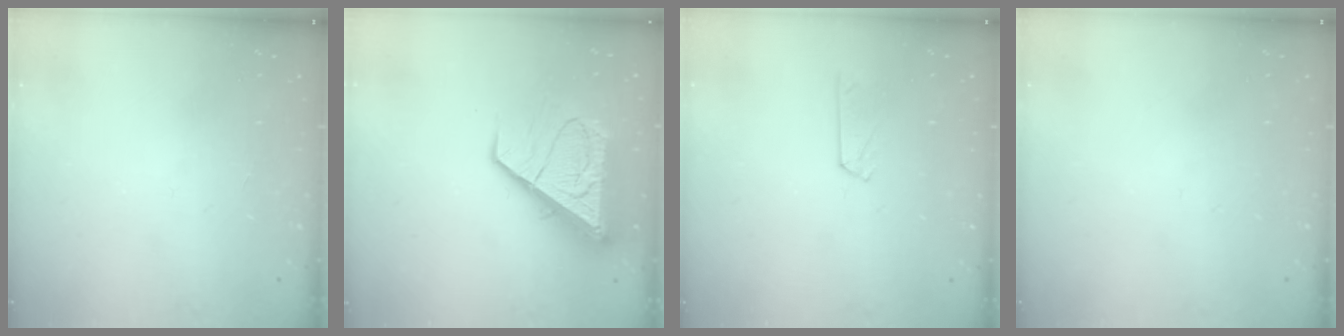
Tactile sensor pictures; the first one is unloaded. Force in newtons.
{"total": 12.1, "press": 12.0, "slide": 1.2}
{"total": 3.7, "press": 3.7, "slide": 0.4}
{"total": 0.0}